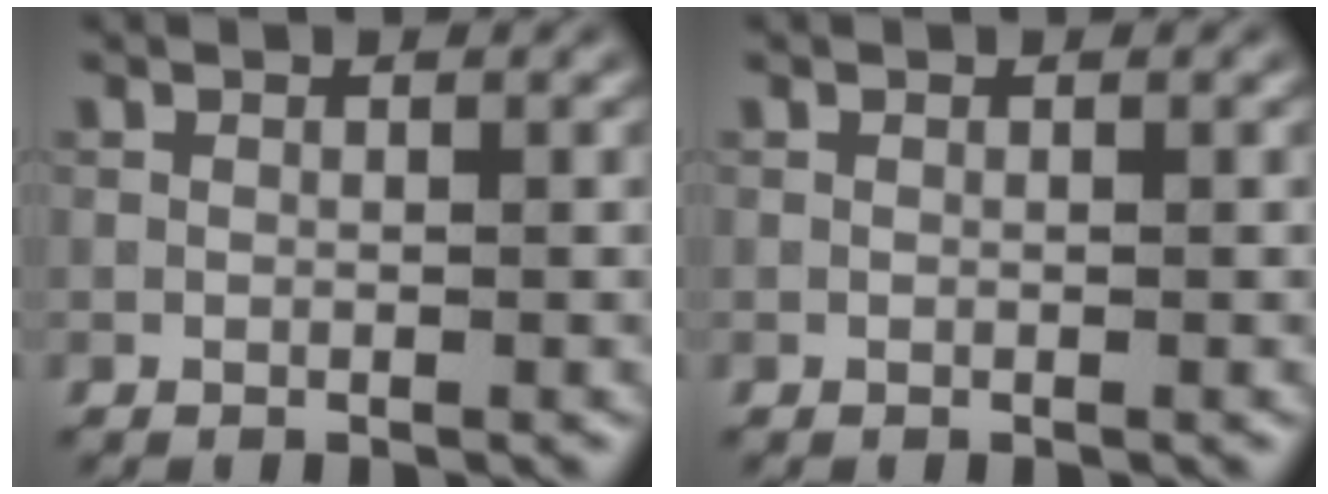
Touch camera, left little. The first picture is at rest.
{"total": 0.0}